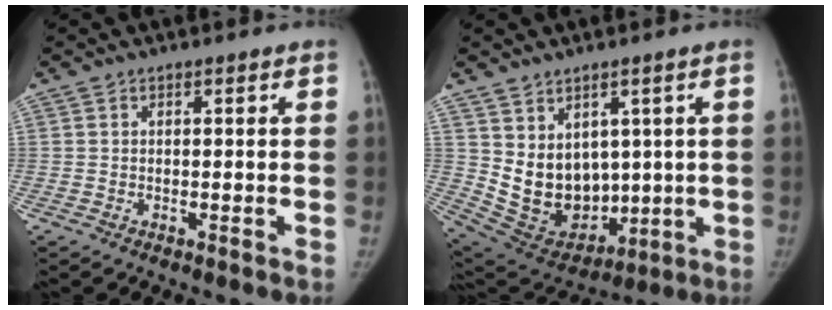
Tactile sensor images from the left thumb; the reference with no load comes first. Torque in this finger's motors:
{"motor_torque": [1.52, 1.54, 0.81, -0.86, 0.32]}